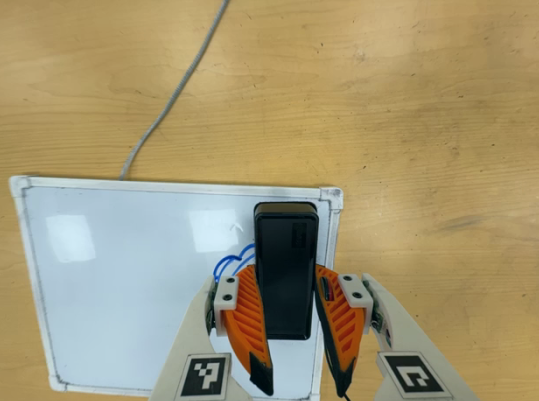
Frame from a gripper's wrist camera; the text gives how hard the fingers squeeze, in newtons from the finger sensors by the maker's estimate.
{"total": 8.6, "left": 6.1, "right": 11.2}